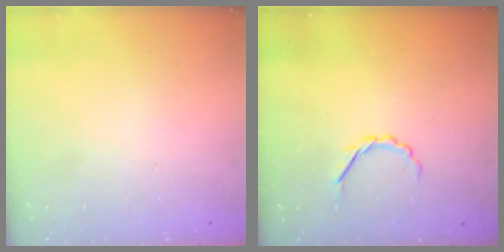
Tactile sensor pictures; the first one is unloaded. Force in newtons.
{"total": 2.4, "press": 2.2, "slide": 0.8}